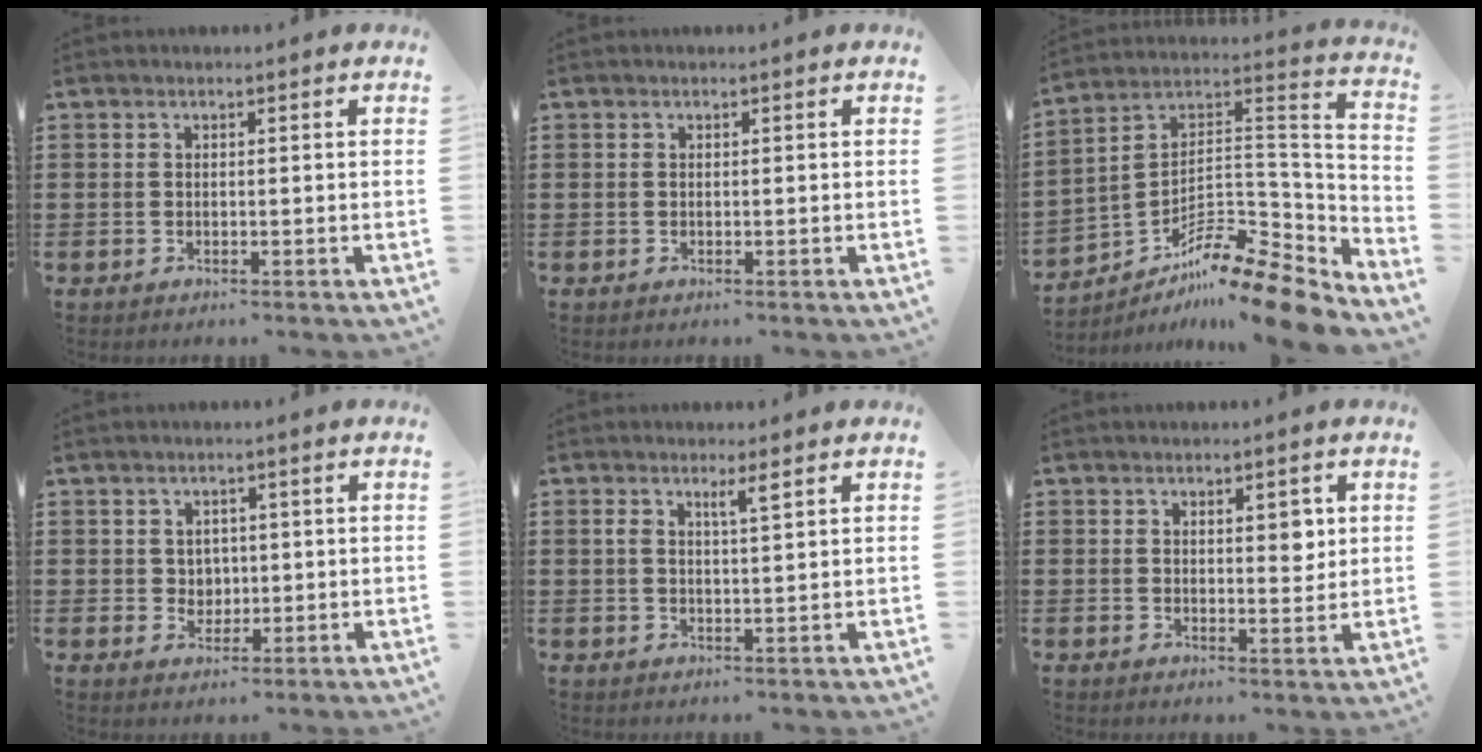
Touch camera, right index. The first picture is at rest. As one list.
[{"total": 0.0}, {"total": 11.4, "force": [-9.6, 2.3, 5.7], "torque": [-0.089, 0.017, -0.186]}, {"total": 2.3, "force": [0.7, 2.1, 0.6], "torque": [-0.013, 0.007, 0.009]}, {"total": 2.4, "force": [1.5, 0.3, 1.9], "torque": [-0.031, -0.002, 0.022]}, {"total": 3.2, "force": [1.3, 1.5, 2.5], "torque": [-0.027, -0.003, 0.016]}]